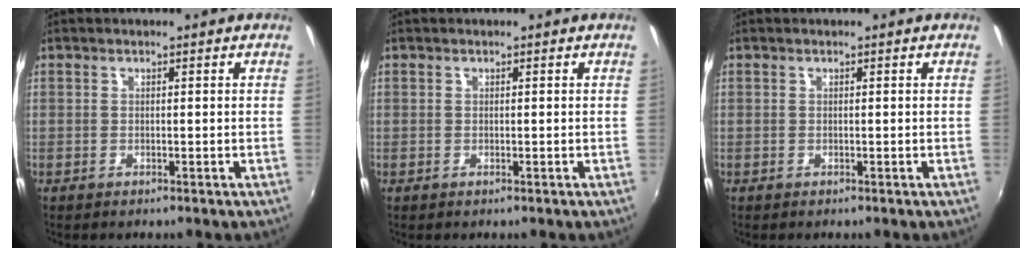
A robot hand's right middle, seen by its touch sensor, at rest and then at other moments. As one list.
[{"total": 0.0}, {"total": 0.0}]